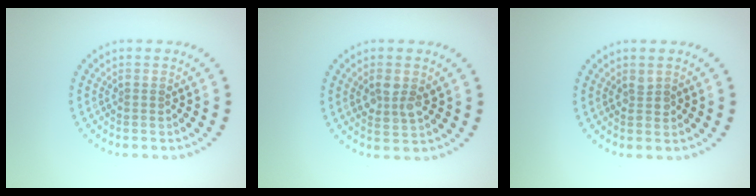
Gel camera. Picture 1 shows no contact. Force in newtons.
{"total": 2.6, "press": 2.5, "slide": 0.7}
{"total": 1.0, "press": 0.9, "slide": 0.3}